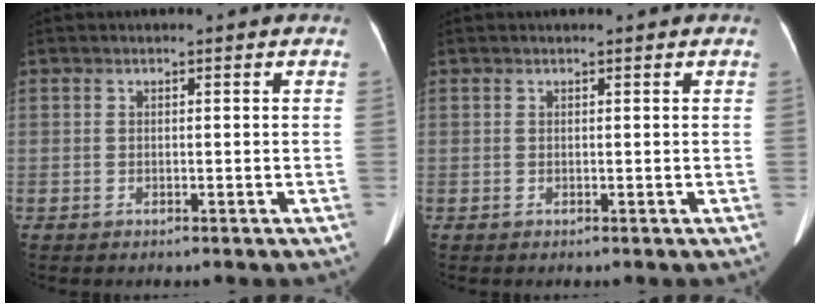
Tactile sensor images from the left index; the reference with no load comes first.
{"total": 0.7, "force": [0.6, 0.0, 0.3], "torque": [-0.004, 0.008, 0.008]}